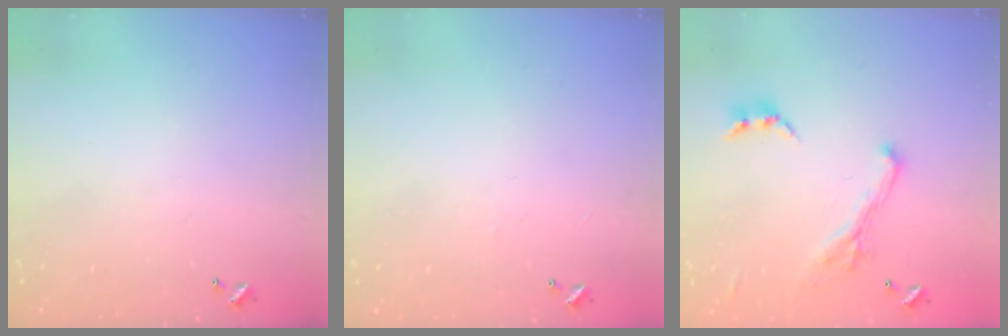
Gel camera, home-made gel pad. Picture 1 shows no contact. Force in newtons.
{"total": 0.7, "press": 0.5, "slide": 0.6}
{"total": 2.1, "press": 1.7, "slide": 1.2}